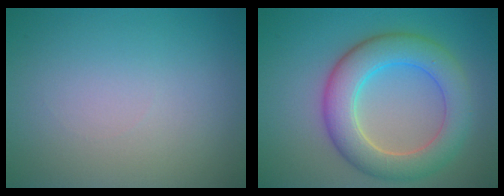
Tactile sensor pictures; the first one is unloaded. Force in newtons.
{"total": 6.7, "press": 6.7, "slide": 0.2}